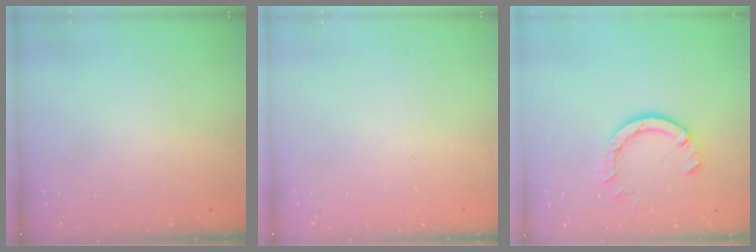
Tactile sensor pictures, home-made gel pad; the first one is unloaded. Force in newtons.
{"total": 0.0}
{"total": 7.8, "press": 7.7, "slide": 1.2}